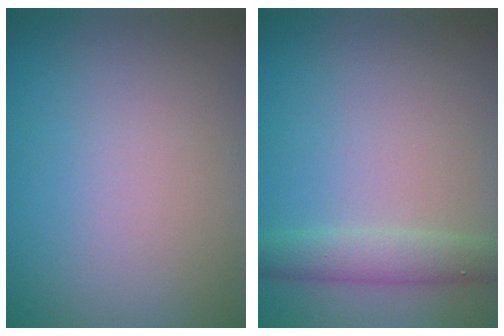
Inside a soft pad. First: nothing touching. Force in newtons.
{"total": 2.6, "press": 2.6, "slide": 0.0}